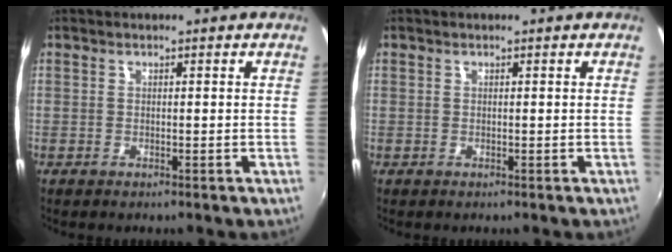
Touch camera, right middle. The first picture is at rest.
{"total": 0.0}